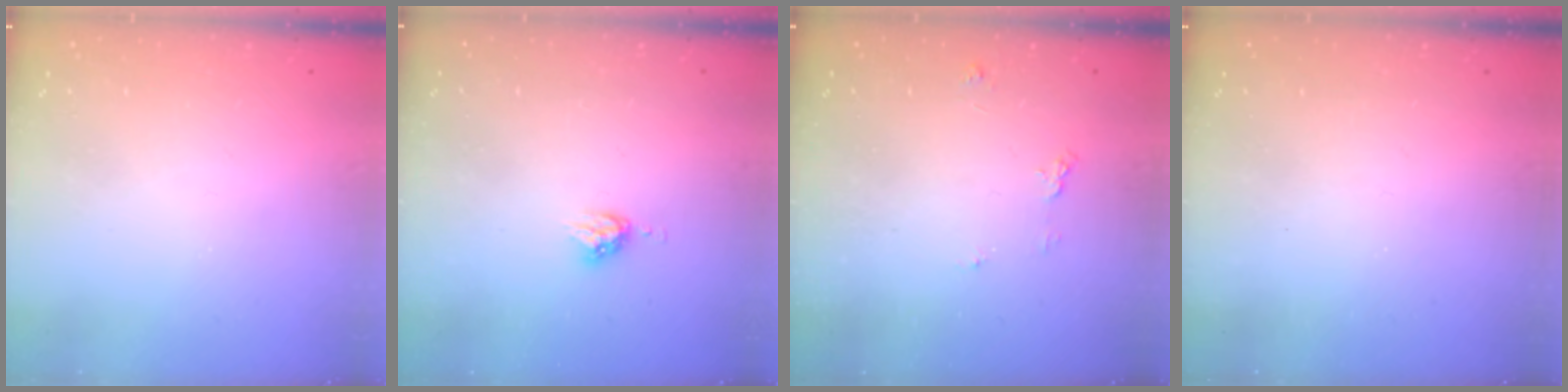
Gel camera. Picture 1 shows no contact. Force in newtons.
{"total": 4.8, "press": 4.7, "slide": 0.7}
{"total": 4.3, "press": 4.3, "slide": 0.4}
{"total": 0.0}